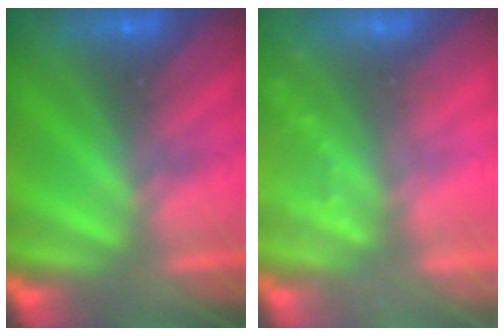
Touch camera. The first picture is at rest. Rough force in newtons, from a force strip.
{"total": 2.2}